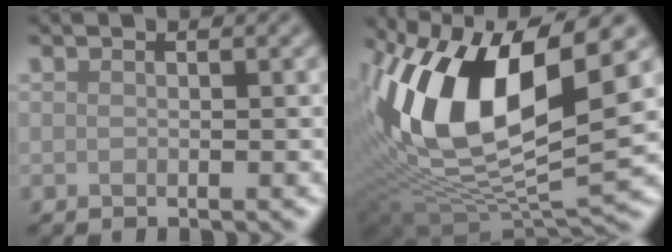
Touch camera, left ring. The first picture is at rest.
{"total": 15.0, "force": [4.1, 6.4, 13.0], "torque": [-0.251, 0.008, 0.064]}